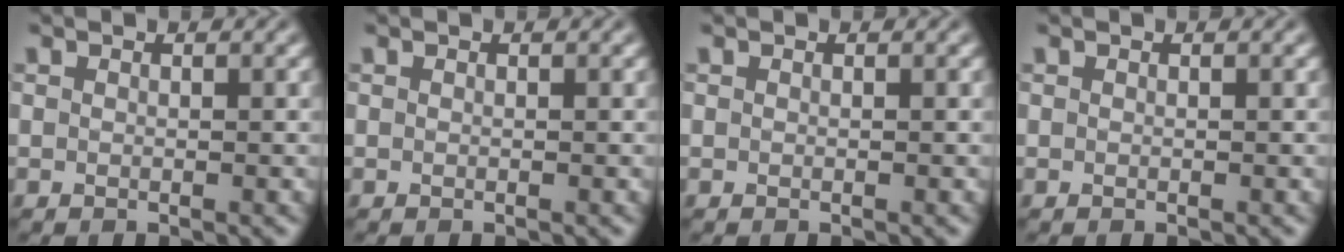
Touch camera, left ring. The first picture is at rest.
{"total": 0.0}
{"total": 0.0}
{"total": 0.0}